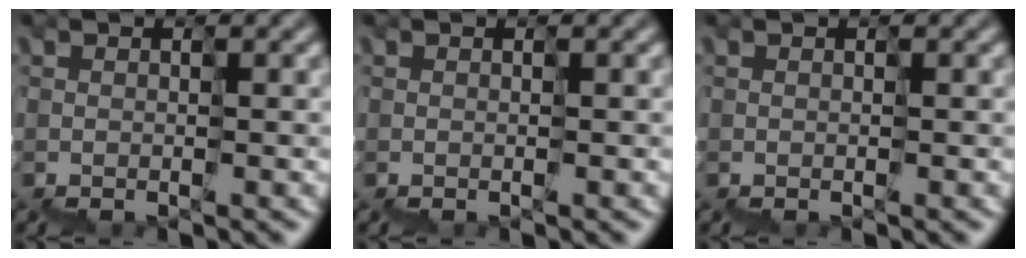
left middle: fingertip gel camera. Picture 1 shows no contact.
{"total": 0.0}
{"total": 0.0}